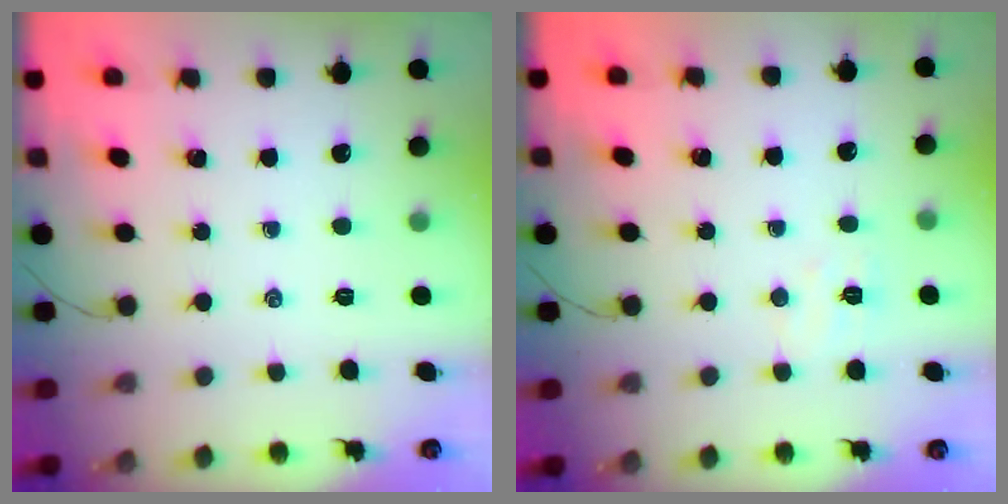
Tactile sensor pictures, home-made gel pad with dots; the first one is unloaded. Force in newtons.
{"total": 4.2, "press": 4.1, "slide": 1.2}